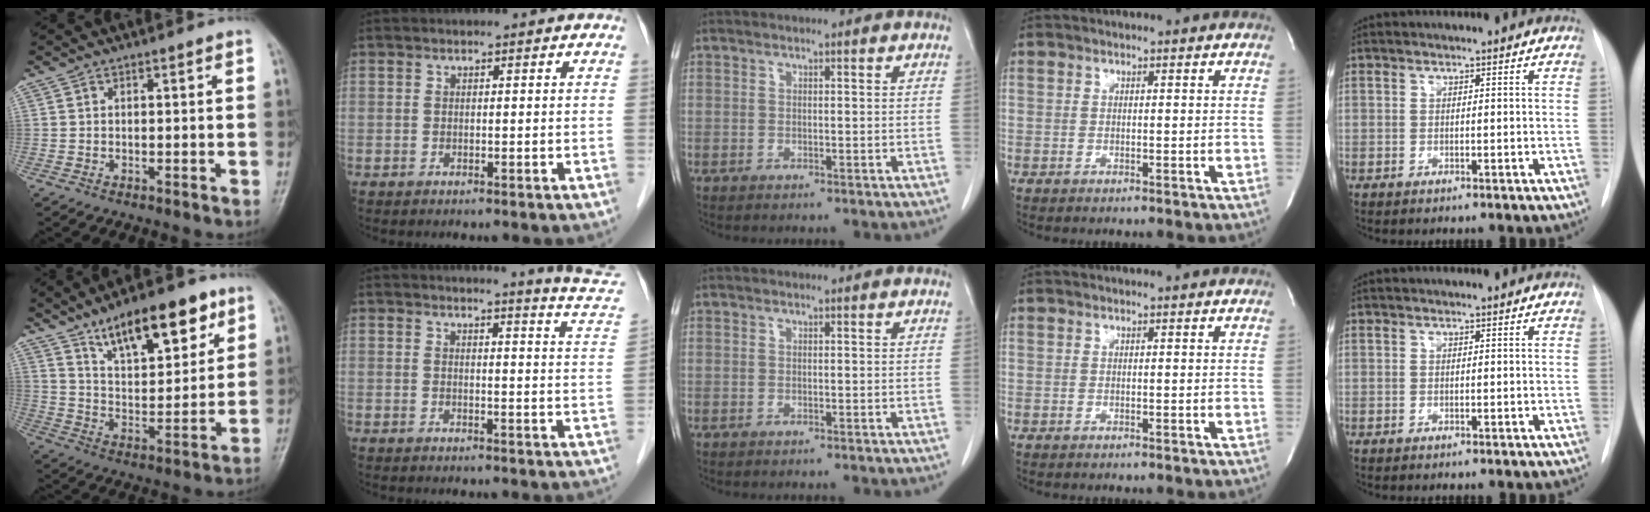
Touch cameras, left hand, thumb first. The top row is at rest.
{"thumb": {"total": 17.0, "force": [10.5, 6.6, 11.6], "torque": [-0.146, -0.046, 0.178]}, "index": {"total": 8.9, "force": [8.6, -1.9, 1.3], "torque": [-0.022, -0.088, 0.079]}}